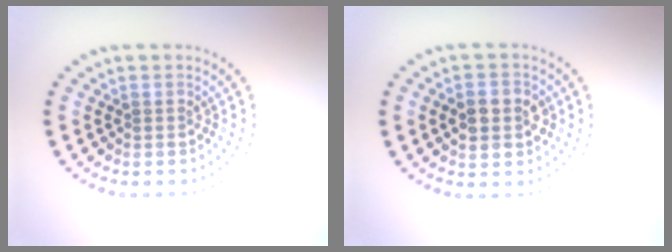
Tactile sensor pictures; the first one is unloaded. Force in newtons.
{"total": 3.1, "press": 3.1, "slide": 0.1}